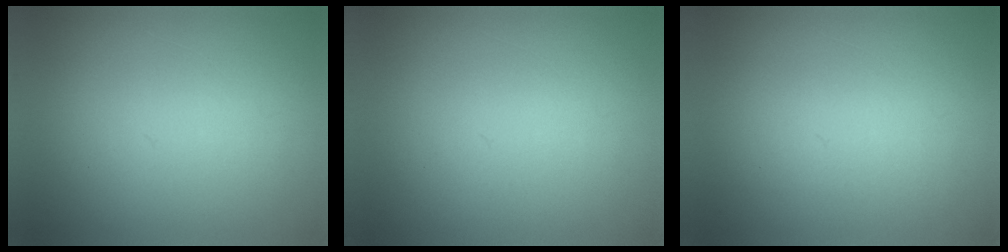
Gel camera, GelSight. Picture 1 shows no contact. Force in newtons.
{"total": 1.0}
{"total": 1.4}